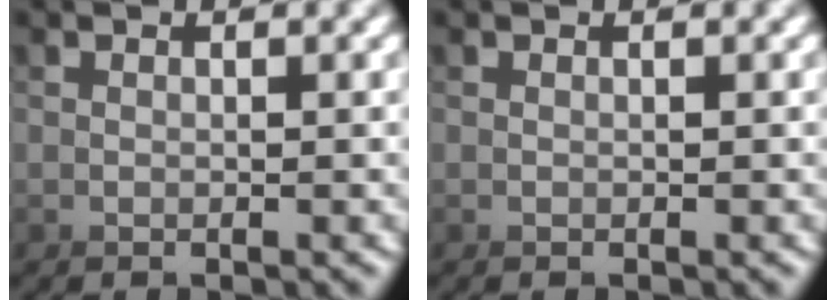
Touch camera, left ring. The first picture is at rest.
{"total": 0.0}